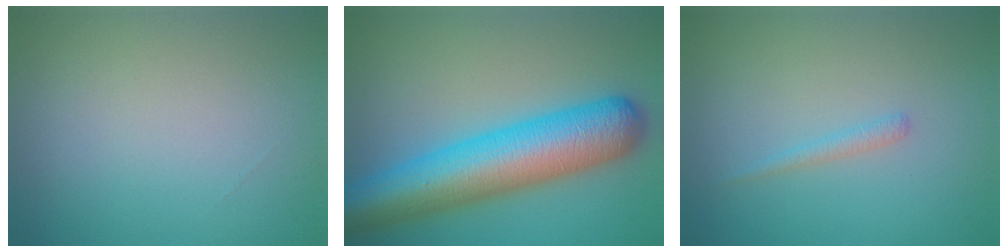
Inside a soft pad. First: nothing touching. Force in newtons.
{"total": 10.6, "press": 10.6, "slide": 0.3}
{"total": 0.9, "press": 0.9, "slide": 0.1}